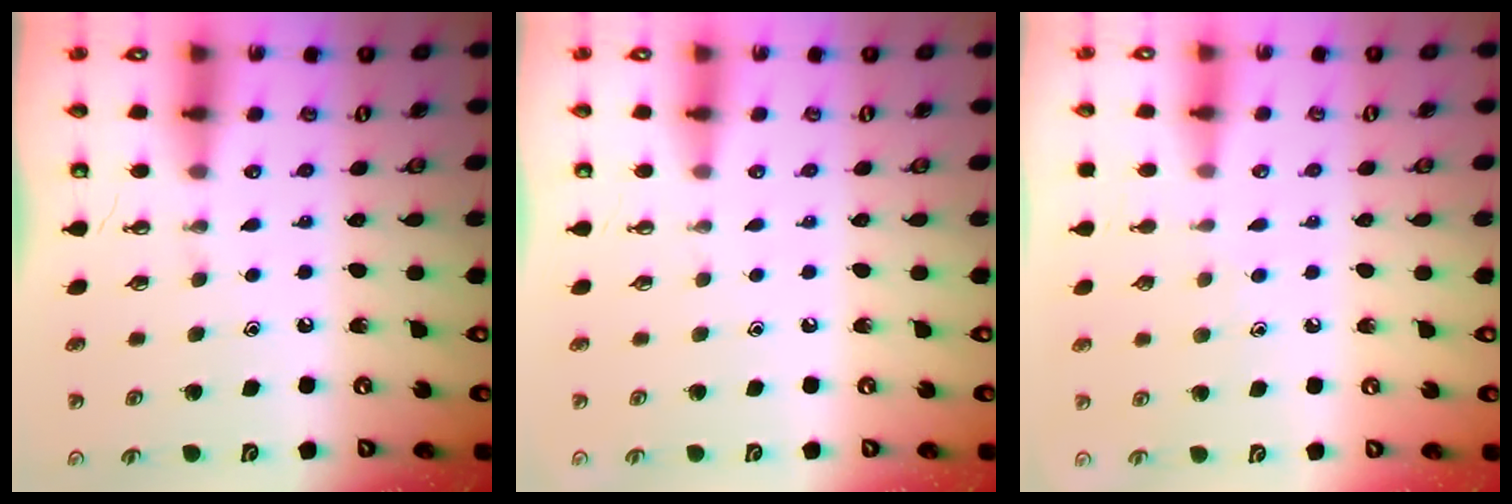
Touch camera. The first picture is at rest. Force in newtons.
{"total": 0.0}
{"total": 5.7, "press": 5.6, "slide": 0.7}